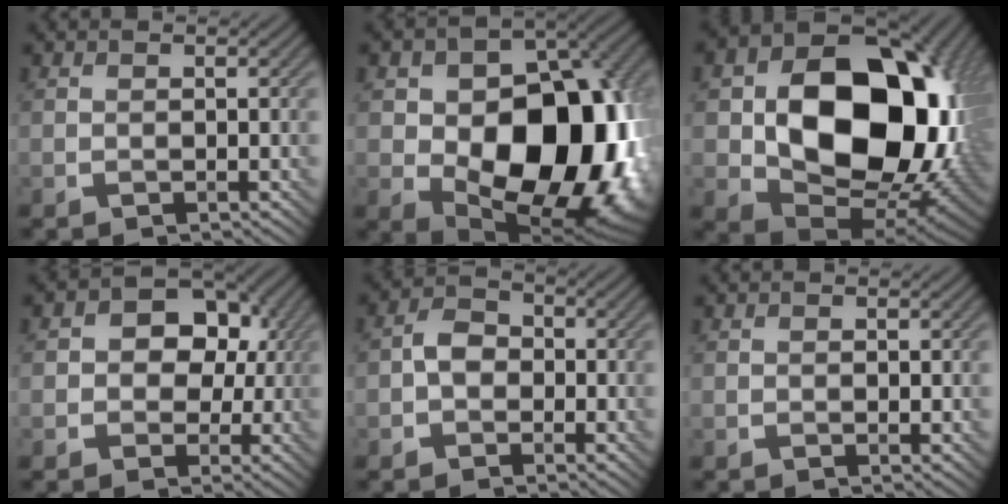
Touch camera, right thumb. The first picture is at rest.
{"total": 18.2, "force": [-1.0, 12.7, 13.0], "torque": [-0.164, -0.032, 0.004]}
{"total": 20.9, "force": [1.7, 15.4, 14.1], "torque": [-0.237, -0.060, 0.074]}
{"total": 10.2, "force": [1.1, 8.5, 5.5], "torque": [-0.067, 0.030, -0.017]}
{"total": 3.6, "force": [-1.0, 2.8, 2.1], "torque": [-0.037, 0.006, -0.028]}
{"total": 0.6, "force": [0.0, 0.3, 0.5], "torque": [-0.004, -0.003, -0.001]}